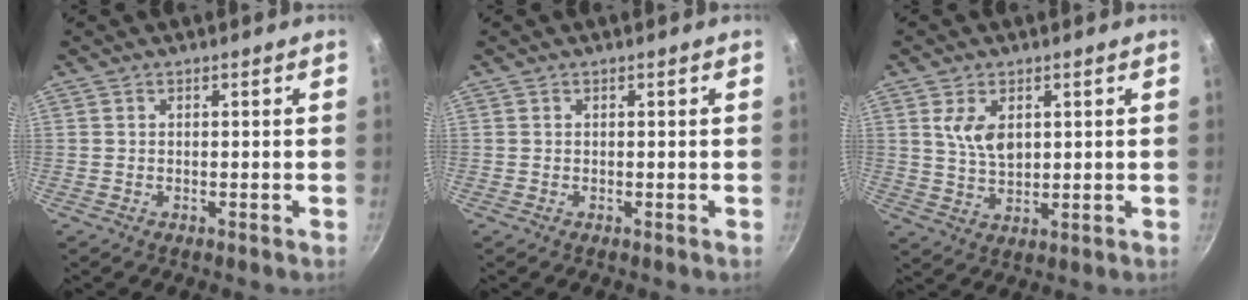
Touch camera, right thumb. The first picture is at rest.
{"total": 0.0}
{"total": 5.9, "force": [2.0, 3.5, 4.4], "torque": [-0.071, -0.012, 0.046]}